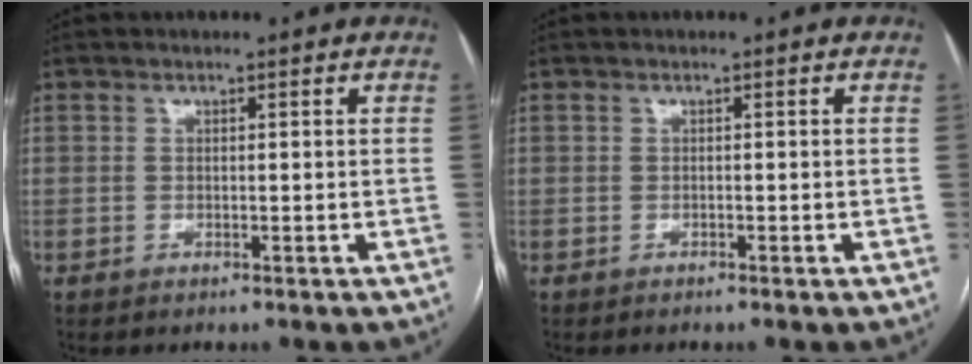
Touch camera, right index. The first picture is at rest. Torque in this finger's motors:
{"motor_torque": [-0.02, 0.02, -0.02, -0.01]}